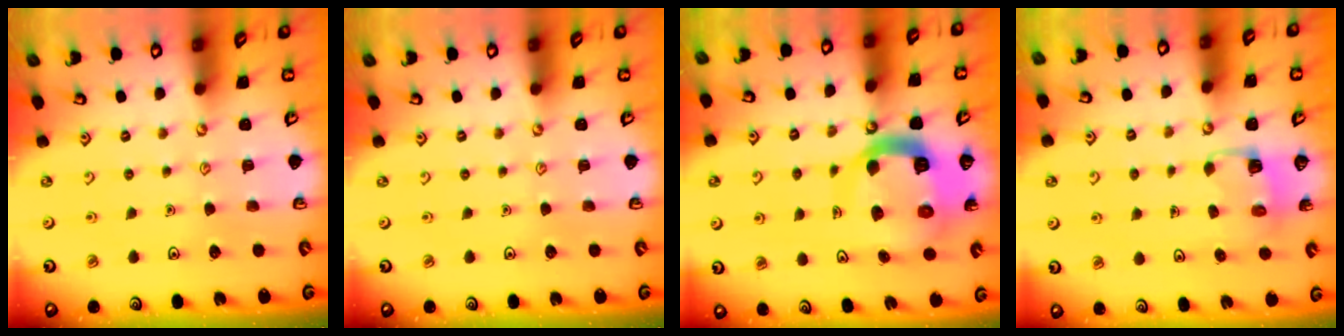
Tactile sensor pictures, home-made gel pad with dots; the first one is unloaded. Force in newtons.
{"total": 0.0}
{"total": 12.9, "press": 12.8, "slide": 1.6}
{"total": 3.3, "press": 3.3, "slide": 0.2}